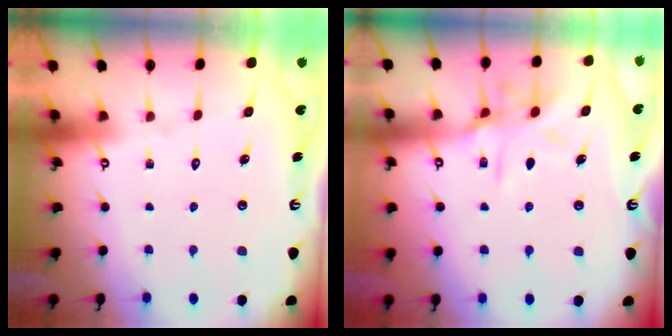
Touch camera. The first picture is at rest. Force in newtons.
{"total": 10.4, "press": 10.4, "slide": 0.9}